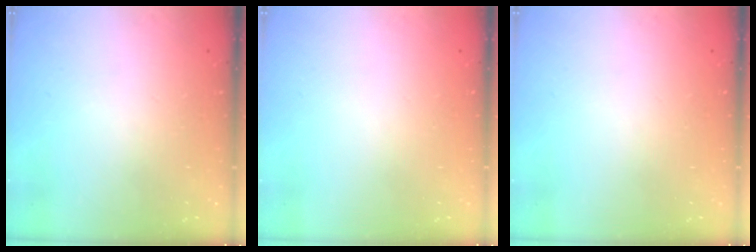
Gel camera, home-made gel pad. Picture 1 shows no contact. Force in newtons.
{"total": 0.0}
{"total": 0.0}